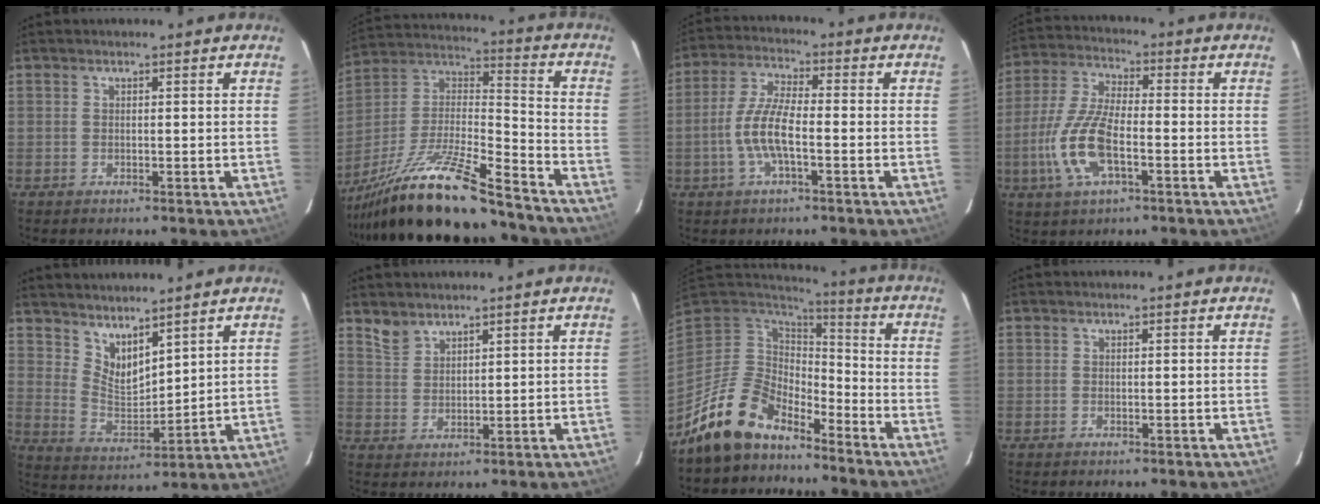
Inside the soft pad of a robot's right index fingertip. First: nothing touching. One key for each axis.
{"total": 23.0, "fx": -18.0, "fy": 3.9, "fz": 13.9, "tx": -0.267, "ty": -0.016, "tz": -0.307}
{"total": 8.2, "fx": -2.4, "fy": 2.1, "fz": 7.6, "tx": -0.161, "ty": 0.004, "tz": -0.048}
{"total": 12.7, "fx": -4.0, "fy": 4.6, "fz": 11.1, "tx": -0.245, "ty": -0.002, "tz": -0.081}
{"total": 8.2, "fx": 6.5, "fy": 3.0, "fz": 4.0, "tx": -0.069, "ty": -0.006, "tz": 0.132}
{"total": 3.6, "fx": 3.1, "fy": 1.5, "fz": 0.8, "tx": -0.015, "ty": 0.007, "tz": 0.067}
{"total": 13.6, "fx": -10.9, "fy": 6.3, "fz": 5.4, "tx": -0.123, "ty": 0.009, "tz": -0.197}
{"total": 0.0}